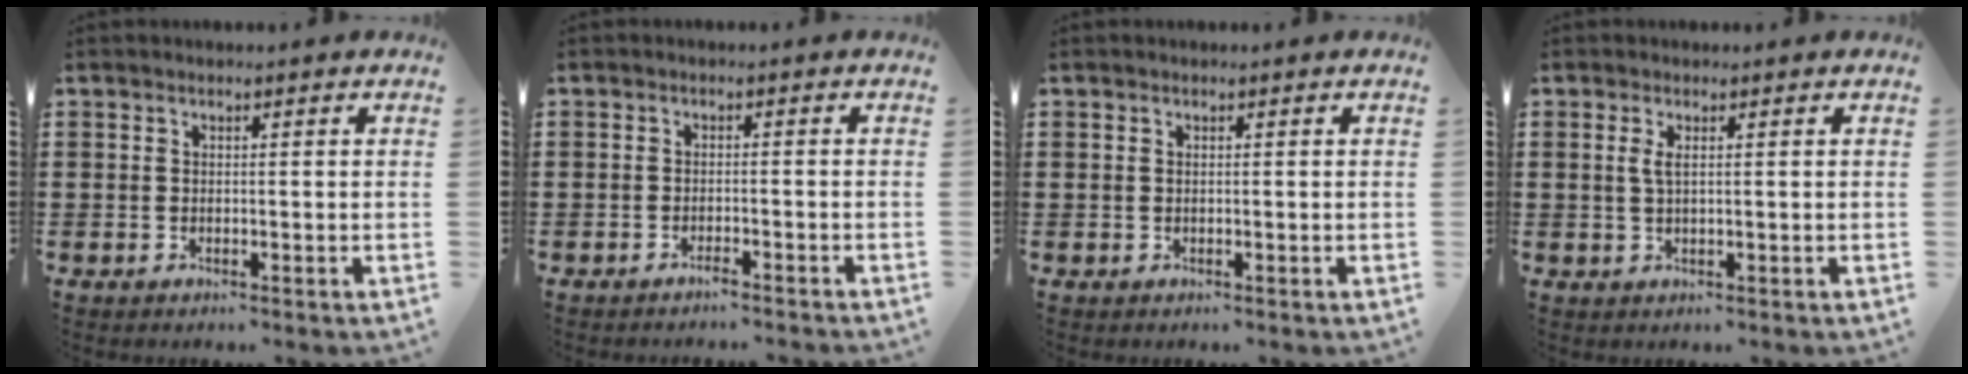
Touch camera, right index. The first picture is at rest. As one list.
[{"total": 1.3, "force": [-1.2, -0.1, 0.5], "torque": [-0.012, -0.004, -0.020]}, {"total": 0.0}, {"total": 1.7, "force": [0.4, 0.4, 1.6], "torque": [-0.033, 0.003, 0.006]}]